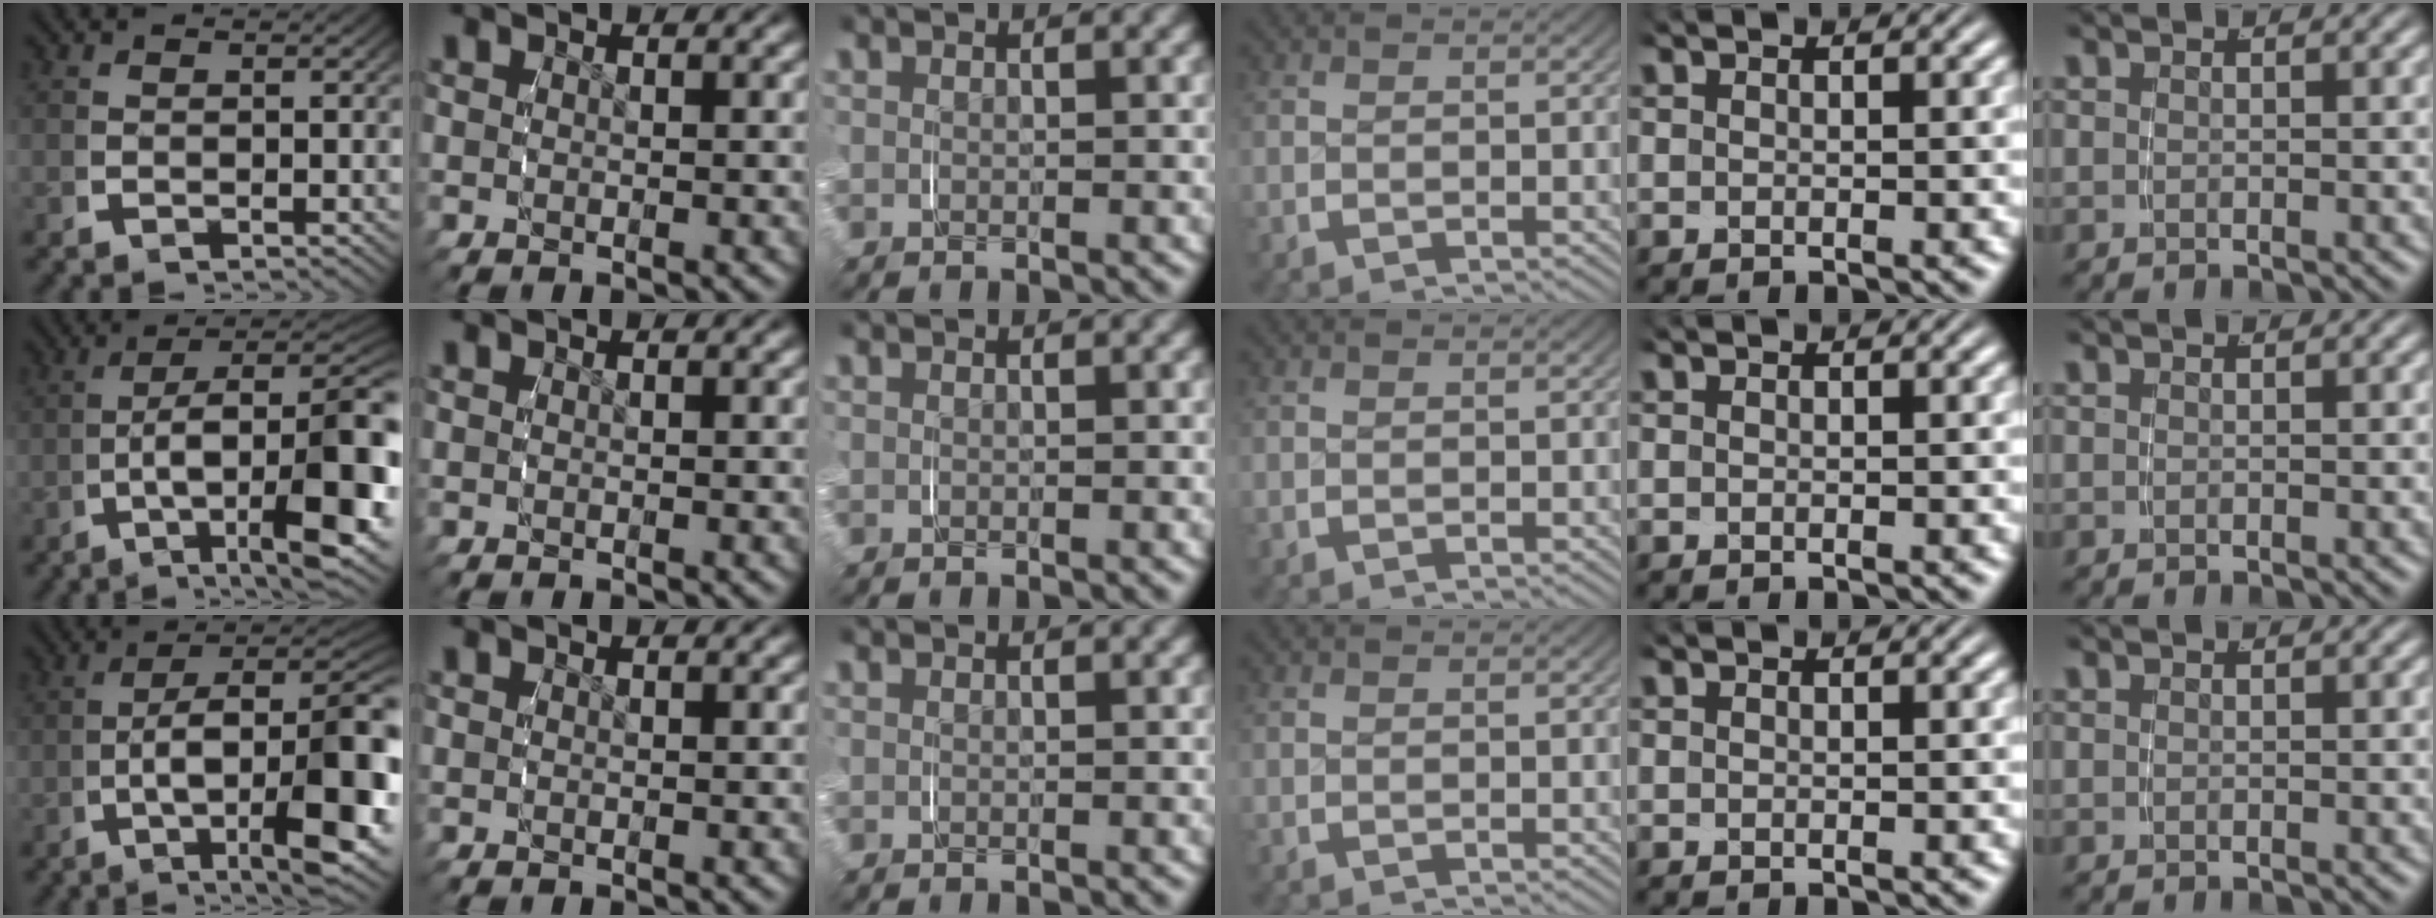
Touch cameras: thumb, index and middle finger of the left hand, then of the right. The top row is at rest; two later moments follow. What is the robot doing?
{"motion": "grasp_and_lifting", "object": "jewelry box"}